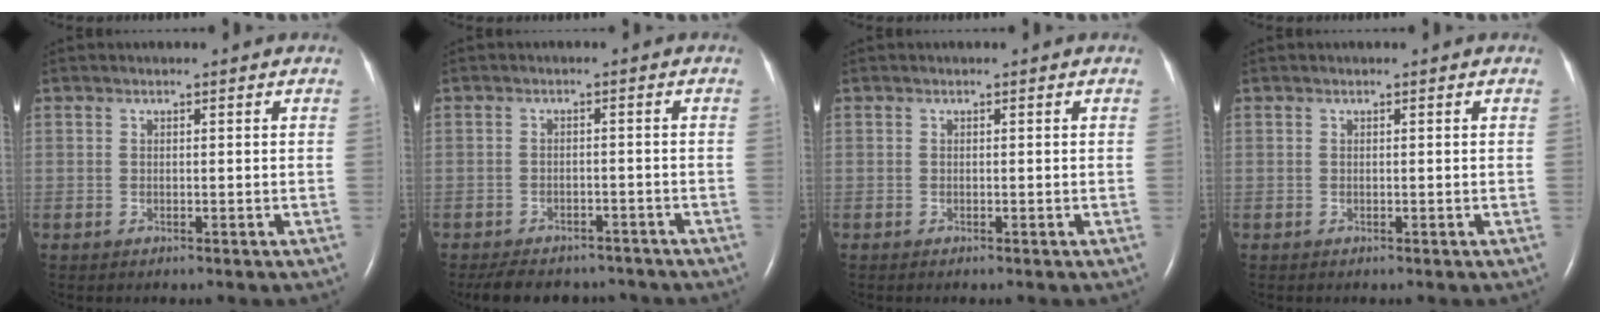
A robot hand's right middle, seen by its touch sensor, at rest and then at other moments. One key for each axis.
{"total": 10.1, "fx": -8.9, "fy": 4.0, "fz": 2.7, "tx": -0.052, "ty": 0.001, "tz": -0.112}
{"total": 0.0}
{"total": 0.0}